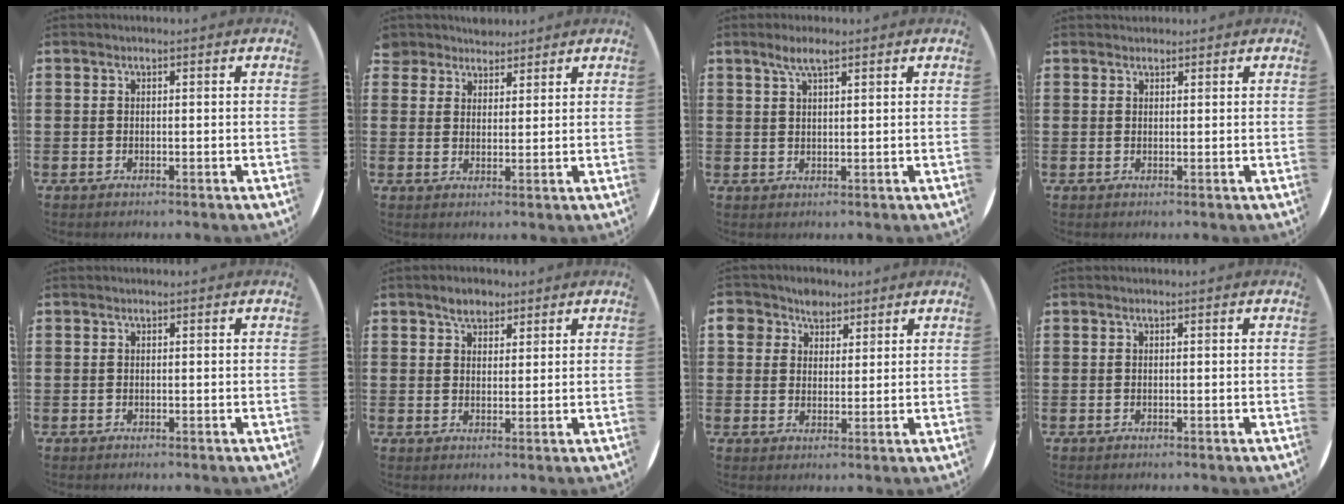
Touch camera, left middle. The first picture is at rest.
{"total": 4.4, "force": [4.1, 1.8, -0.2], "torque": [-0.004, -0.008, 0.079]}
{"total": 3.3, "force": [2.3, 0.7, 2.3], "torque": [-0.049, 0.006, 0.040]}
{"total": 1.1, "force": [1.0, 0.4, -0.1], "torque": [0.009, -0.001, 0.018]}
{"total": 0.0}
{"total": 2.8, "force": [2.3, 1.4, 0.7], "torque": [-0.001, -0.001, 0.041]}
{"total": 4.4, "force": [3.2, 3.1, 0.5], "torque": [-0.018, 0.007, 0.058]}
{"total": 0.0}